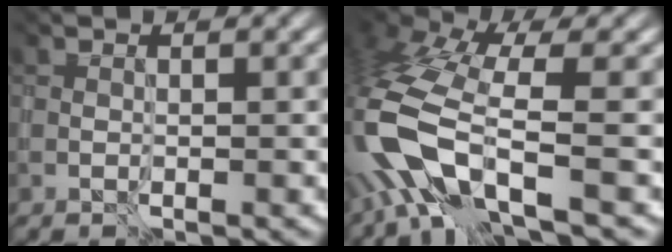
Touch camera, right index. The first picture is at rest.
{"total": 7.7, "force": [-3.4, 2.7, 6.4], "torque": [-0.142, 0.003, -0.076]}